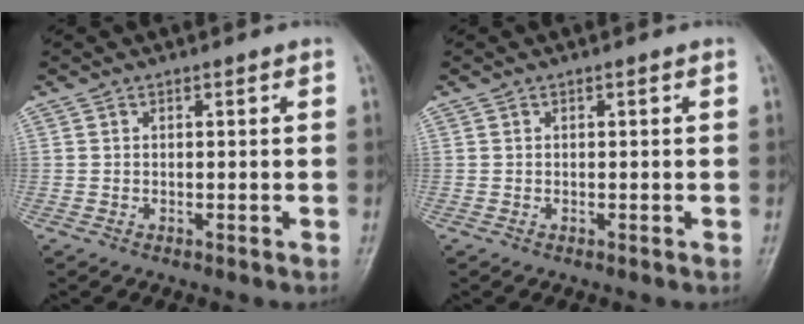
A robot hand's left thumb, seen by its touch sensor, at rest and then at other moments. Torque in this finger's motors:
{"motor_torque": [0.00, 0.00, -0.01, -0.01, 0.00]}